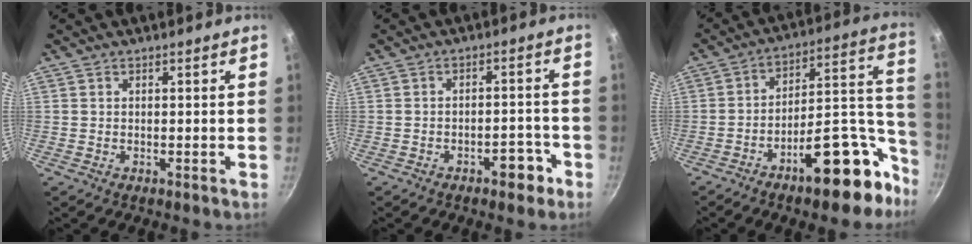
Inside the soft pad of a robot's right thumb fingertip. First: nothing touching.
{"total": 4.9, "force": [-3.0, 2.4, 3.1], "torque": [-0.020, 0.031, -0.033]}
{"total": 21.5, "force": [-11.8, 9.0, 15.5], "torque": [-0.152, 0.094, -0.169]}